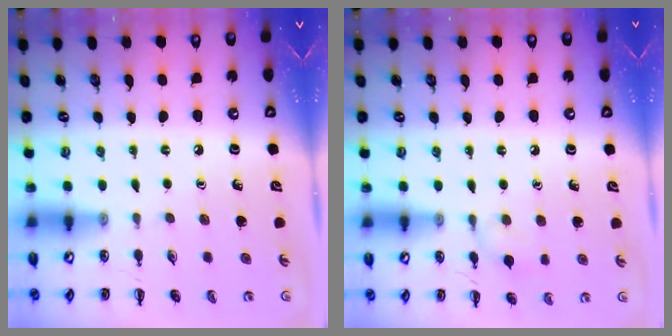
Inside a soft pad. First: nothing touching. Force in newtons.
{"total": 6.5, "press": 6.1, "slide": 2.2}